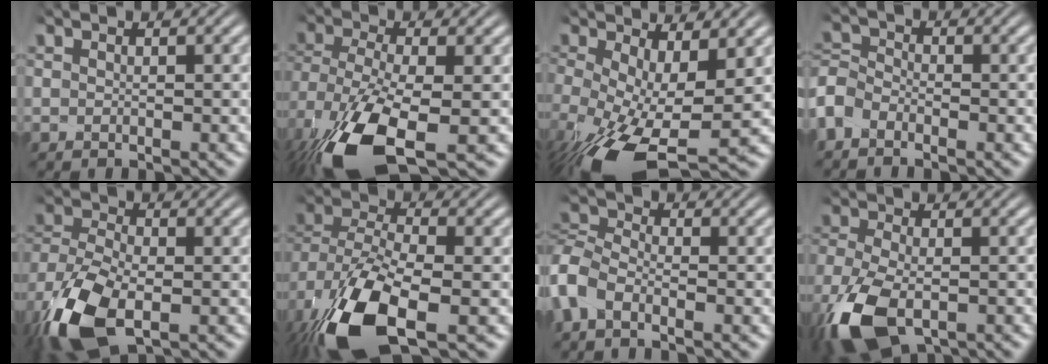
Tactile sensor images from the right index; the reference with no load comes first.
{"total": 8.2, "force": [-3.5, 4.0, 6.2], "torque": [-0.153, -0.042, -0.035]}
{"total": 8.2, "force": [-4.2, 4.1, 5.7], "torque": [-0.136, -0.055, -0.041]}
{"total": 4.3, "force": [-1.6, 3.6, 1.5], "torque": [-0.046, -0.010, -0.034]}
{"total": 7.9, "force": [-3.1, 5.0, 5.3], "torque": [-0.132, -0.024, -0.039]}
{"total": 9.9, "force": [-3.1, 5.8, 7.4], "torque": [-0.174, -0.032, -0.035]}
{"total": 5.8, "force": [-1.8, 5.0, 2.4], "torque": [-0.074, -0.010, -0.046]}
{"total": 6.9, "force": [-3.3, 4.0, 4.4], "torque": [-0.108, -0.019, -0.044]}